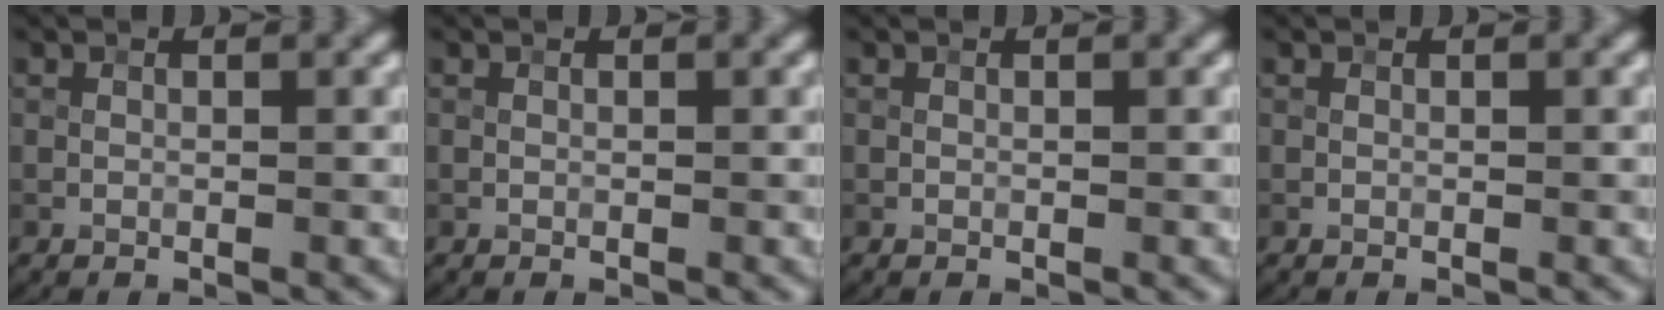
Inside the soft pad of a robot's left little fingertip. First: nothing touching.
{"total": 0.0}
{"total": 0.0}
{"total": 0.0}